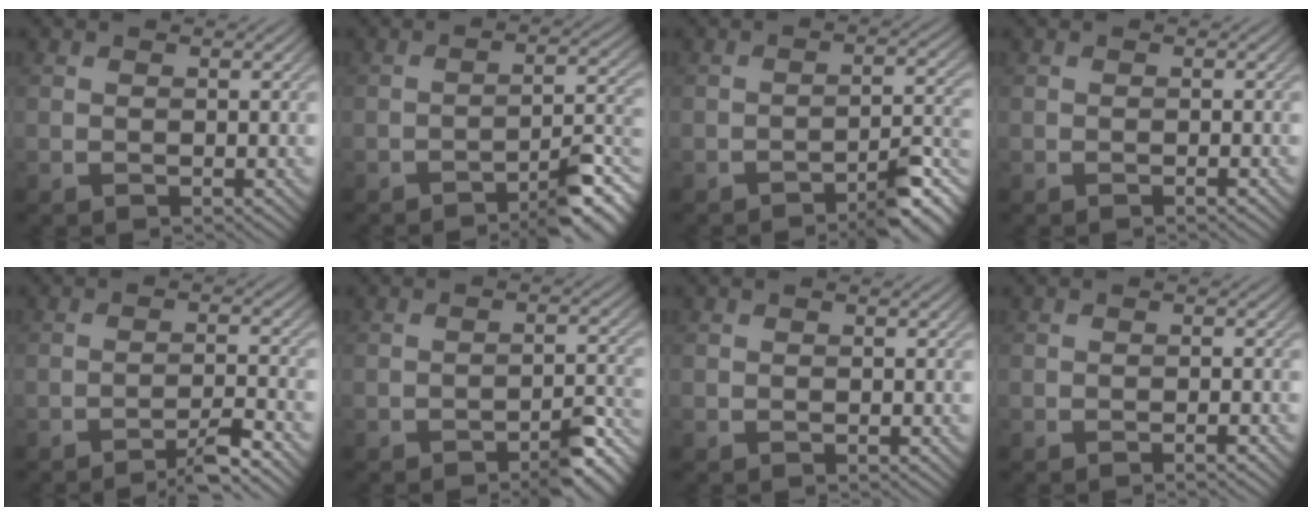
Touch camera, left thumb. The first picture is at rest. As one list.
[{"total": 7.0, "force": [-4.7, 1.3, 5.0], "torque": [-0.065, 0.009, -0.070]}, {"total": 6.2, "force": [-4.2, 1.2, 4.4], "torque": [-0.056, 0.007, -0.060]}, {"total": 0.7, "force": [-0.4, 0.0, 0.6], "torque": [-0.007, 0.002, -0.010]}, {"total": 4.6, "force": [-3.5, 0.4, 3.0], "torque": [-0.042, 0.015, -0.067]}, {"total": 5.1, "force": [-3.6, 1.1, 3.5], "torque": [-0.045, 0.007, -0.049]}, {"total": 0.0}, {"total": 1.3, "force": [-0.7, 0.1, 1.0], "torque": [-0.011, 0.005, -0.017]}]